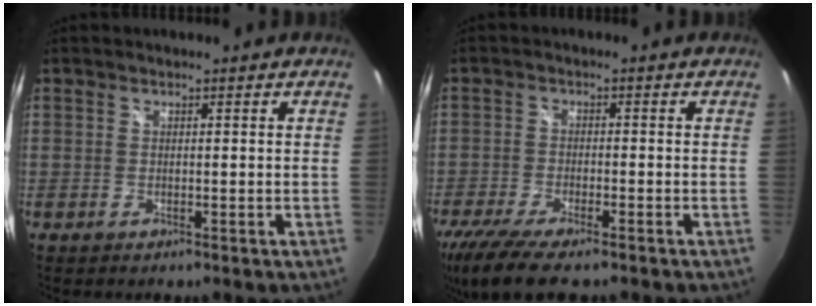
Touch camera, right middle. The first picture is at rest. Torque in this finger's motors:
{"motor_torque": [0.83, -0.79, 0.17, 0.10]}